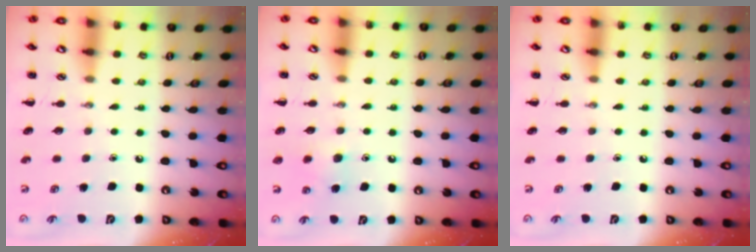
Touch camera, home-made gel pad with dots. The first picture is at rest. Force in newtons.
{"total": 5.7, "press": 5.4, "slide": 1.8}
{"total": 0.0}